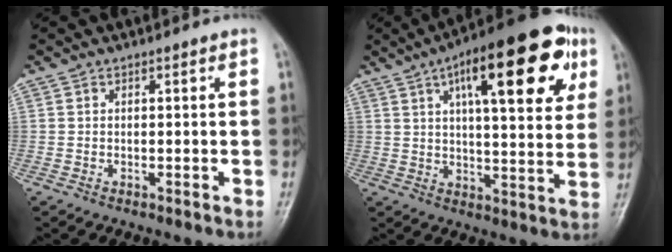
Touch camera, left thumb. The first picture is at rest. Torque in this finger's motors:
{"motor_torque": [0.88, 0.51, 2.03, -0.75, 0.17]}